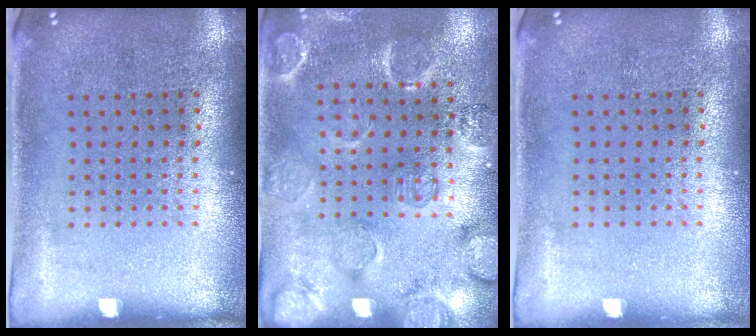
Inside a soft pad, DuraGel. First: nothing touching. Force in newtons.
{"total": 2.5, "press": 2.2, "slide": 1.2}
{"total": 0.0}